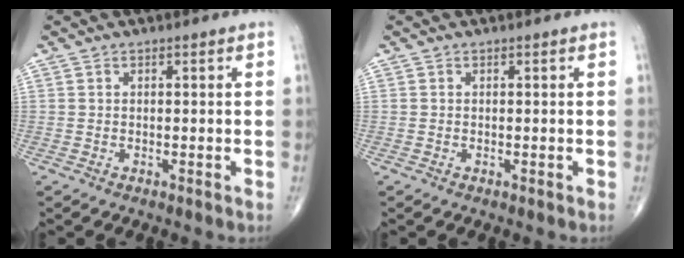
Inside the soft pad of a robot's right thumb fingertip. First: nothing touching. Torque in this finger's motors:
{"motor_torque": [0.23, -0.10, -0.03, -0.07, -0.04]}